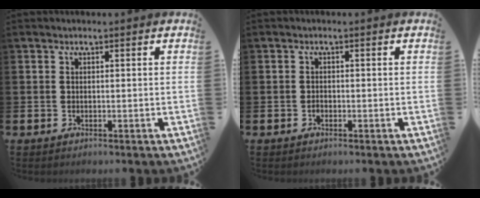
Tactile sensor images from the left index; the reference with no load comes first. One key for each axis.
{"total": 0.8, "fx": -0.5, "fy": 0.6, "fz": 0.3, "tx": -0.007, "ty": 0.001, "tz": -0.011}